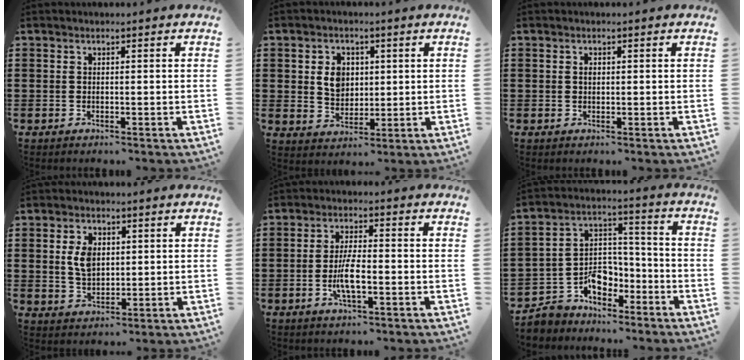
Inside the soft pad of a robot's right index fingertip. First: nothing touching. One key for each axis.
{"total": 4.9, "fx": 1.0, "fy": 3.9, "fz": 2.8, "tx": -0.060, "ty": 0.012, "tz": 0.013}
{"total": 0.8, "fx": 0.2, "fy": 0.6, "fz": 0.6, "tx": -0.014, "ty": 0.000, "tz": 0.003}
{"total": 5.1, "fx": 0.8, "fy": 3.3, "fz": 3.7, "tx": -0.088, "ty": 0.010, "tz": 0.011}
{"total": 5.4, "fx": -1.6, "fy": 1.5, "fz": 5.0, "tx": -0.104, "ty": -0.002, "tz": -0.033}
{"total": 6.9, "fx": -5.0, "fy": 4.6, "fz": 1.4, "tx": -0.044, "ty": 0.015, "tz": -0.098}